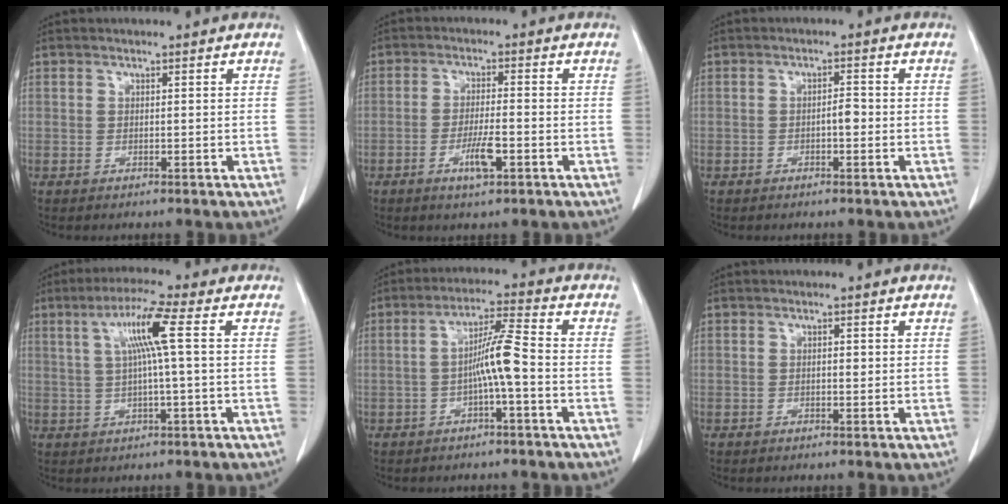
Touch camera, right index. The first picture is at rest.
{"total": 4.8, "force": [-2.1, 0.6, 4.2], "torque": [-0.081, -0.004, -0.038]}
{"total": 1.8, "force": [-0.5, 0.5, 1.7], "torque": [-0.024, 0.004, -0.010]}
{"total": 7.1, "force": [1.6, -0.8, 6.9], "torque": [-0.129, 0.015, 0.033]}
{"total": 6.4, "force": [-1.5, -0.3, 6.2], "torque": [-0.116, 0.013, -0.028]}
{"total": 0.7, "force": [0.0, 0.3, 0.6], "torque": [-0.011, 0.001, -0.001]}